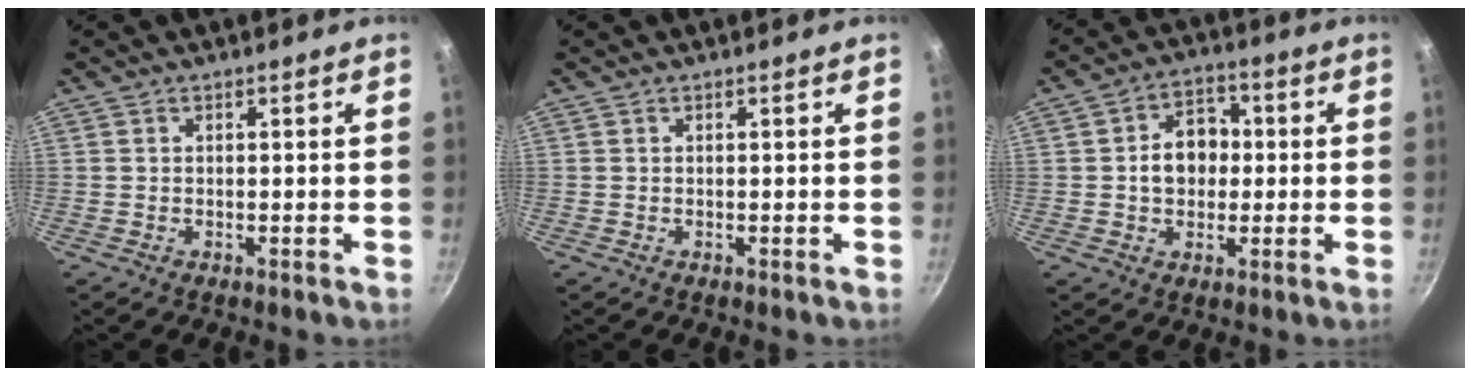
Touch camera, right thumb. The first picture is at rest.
{"total": 0.0}
{"total": 8.7, "force": [0.1, 6.8, 5.4], "torque": [-0.044, 0.018, -0.006]}